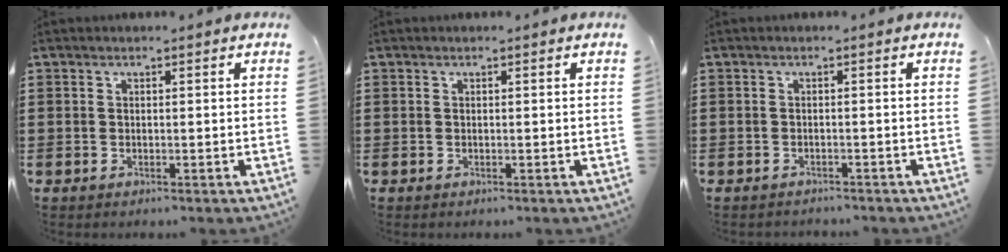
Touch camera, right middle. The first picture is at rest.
{"total": 0.0}
{"total": 0.8, "force": [-0.8, 0.1, 0.0], "torque": [-0.001, 0.002, -0.018]}